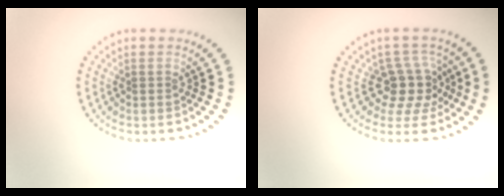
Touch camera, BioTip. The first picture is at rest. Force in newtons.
{"total": 3.6, "press": 2.8, "slide": 2.2}